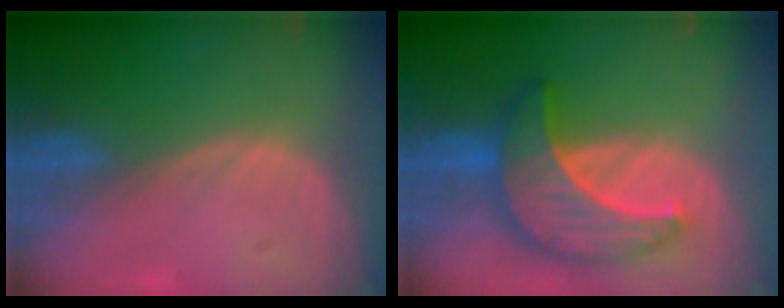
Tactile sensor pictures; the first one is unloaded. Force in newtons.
{"total": 10.0, "press": 10.0, "slide": 0.7}